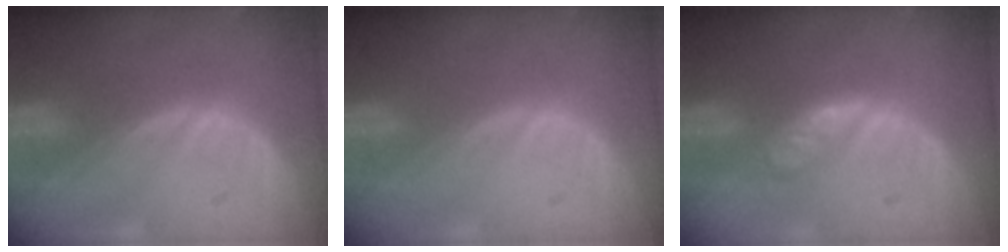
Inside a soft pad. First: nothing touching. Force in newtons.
{"total": 0.0}
{"total": 3.4, "press": 3.4, "slide": 0.2}